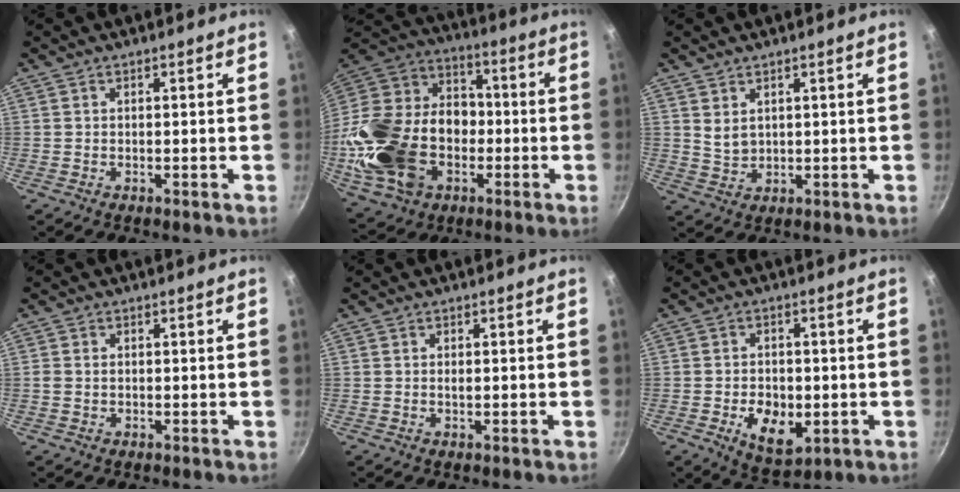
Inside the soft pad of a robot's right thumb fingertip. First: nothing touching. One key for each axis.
{"total": 27.4, "fx": -5.8, "fy": 19.8, "fz": 18.0, "tx": -0.331, "ty": 0.056, "tz": -0.089}
{"total": 3.1, "fx": 1.7, "fy": 1.9, "fz": 1.8, "tx": -0.029, "ty": -0.014, "tz": 0.039}
{"total": 1.3, "fx": 0.0, "fy": 1.1, "fz": 0.7, "tx": -0.013, "ty": 0.003, "tz": 0.000}
{"total": 0.8, "fx": 0.0, "fy": 0.3, "fz": 0.7, "tx": -0.012, "ty": 0.000, "tz": -0.002}
{"total": 9.0, "fx": -2.3, "fy": 5.7, "fz": 6.6, "tx": -0.084, "ty": -0.004, "tz": -0.026}